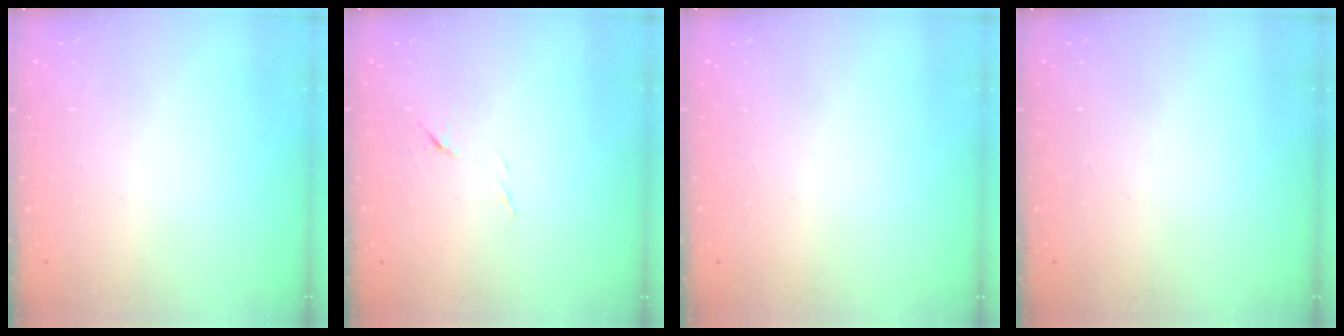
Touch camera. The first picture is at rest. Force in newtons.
{"total": 6.1, "press": 6.0, "slide": 0.7}
{"total": 0.0}
{"total": 0.0}